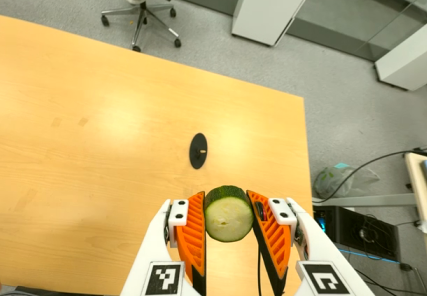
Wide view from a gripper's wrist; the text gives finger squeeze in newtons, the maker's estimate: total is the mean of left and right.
{"total": 9.5, "left": 8.7, "right": 10.2}